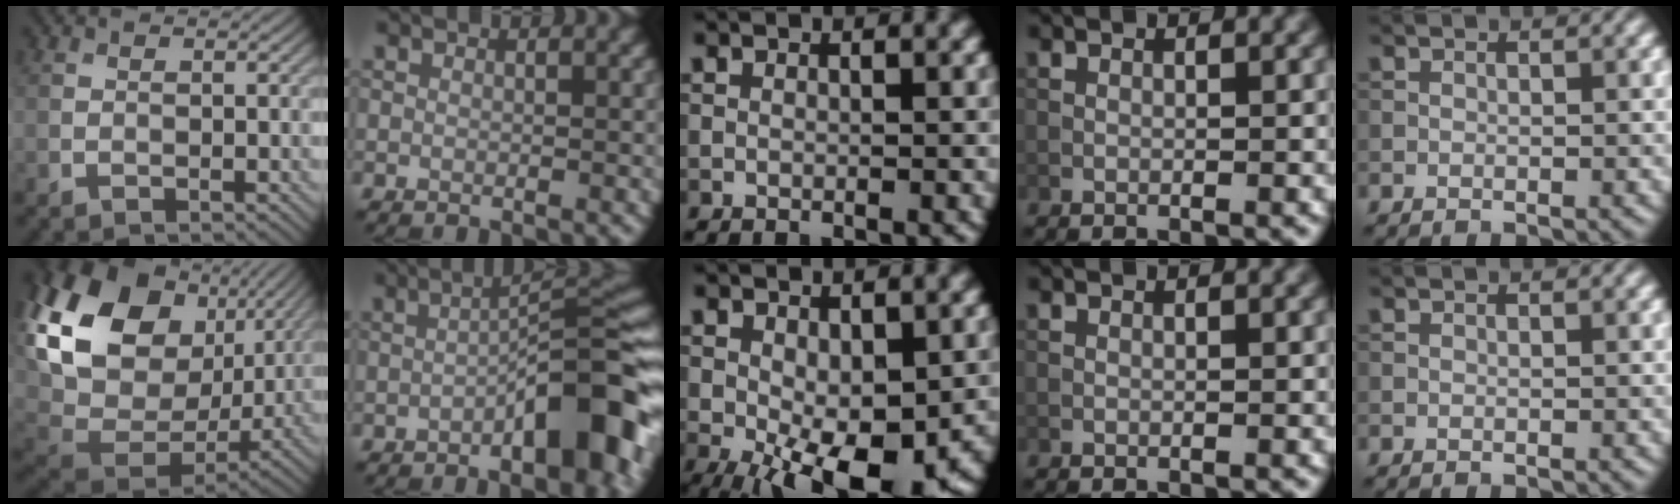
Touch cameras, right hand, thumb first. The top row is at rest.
{"thumb": {"total": 22.2, "force": [7.7, 15.8, 13.6], "torque": [-0.341, 0.026, 0.166]}, "index": {"total": 10.0, "force": [-3.6, 2.6, 9.0], "torque": [-0.113, 0.020, -0.057]}, "middle": {"total": 10.1, "force": [-3.2, 5.0, 8.2], "torque": [-0.141, -0.024, -0.040]}}